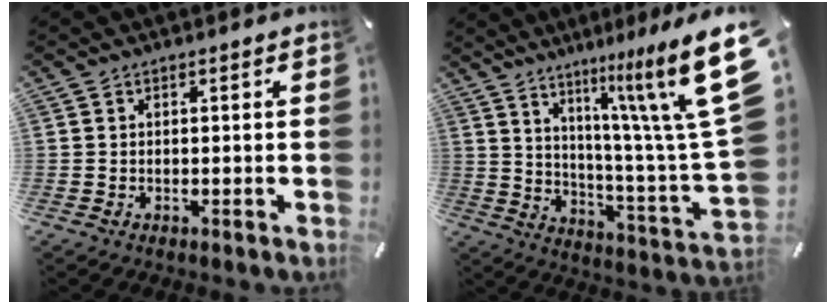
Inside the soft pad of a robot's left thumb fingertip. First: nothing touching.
{"total": 20.9, "force": [11.2, 3.4, 17.3], "torque": [-0.250, -0.090, 0.175]}